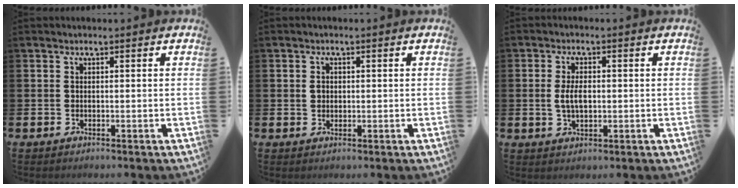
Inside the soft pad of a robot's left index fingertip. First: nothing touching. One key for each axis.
{"total": 1.3, "fx": 0.5, "fy": 1.2, "fz": 0.5, "tx": 0.002, "ty": 0.004, "tz": 0.004}
{"total": 3.7, "fx": 0.2, "fy": 2.0, "fz": 3.1, "tx": -0.056, "ty": 0.000, "tz": -0.004}